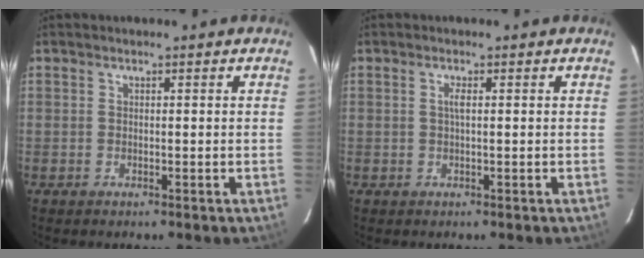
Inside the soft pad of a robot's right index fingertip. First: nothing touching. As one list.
[{"total": 1.1, "force": [0.1, 0.0, 1.1], "torque": [-0.023, 0.001, 0.001]}]